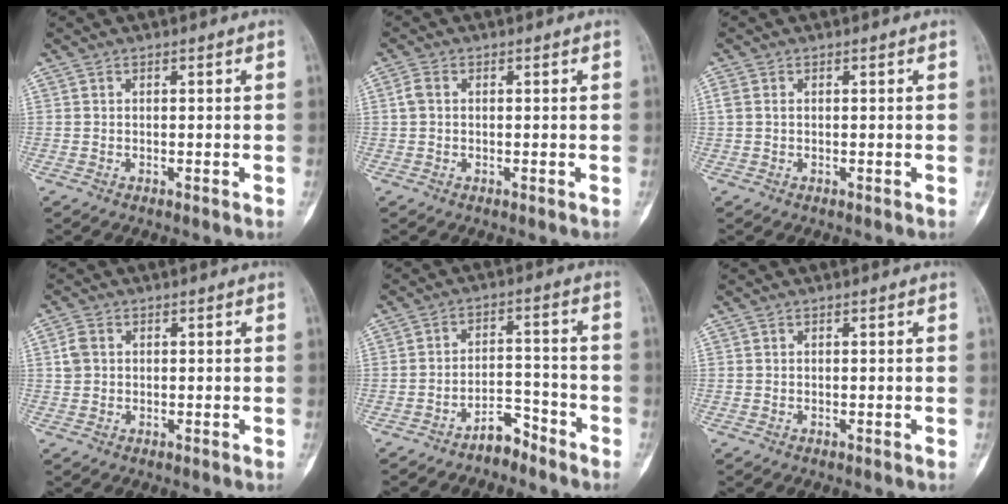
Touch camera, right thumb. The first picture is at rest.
{"total": 2.0, "force": [0.2, 1.4, 1.4], "torque": [-0.030, 0.007, 0.003]}
{"total": 1.1, "force": [0.2, 0.8, 0.8], "torque": [-0.019, 0.007, 0.006]}
{"total": 2.8, "force": [0.5, 2.3, 1.5], "torque": [-0.026, 0.006, 0.008]}
{"total": 5.0, "force": [-4.3, 2.1, 1.6], "torque": [-0.012, 0.050, -0.072]}
{"total": 0.0}